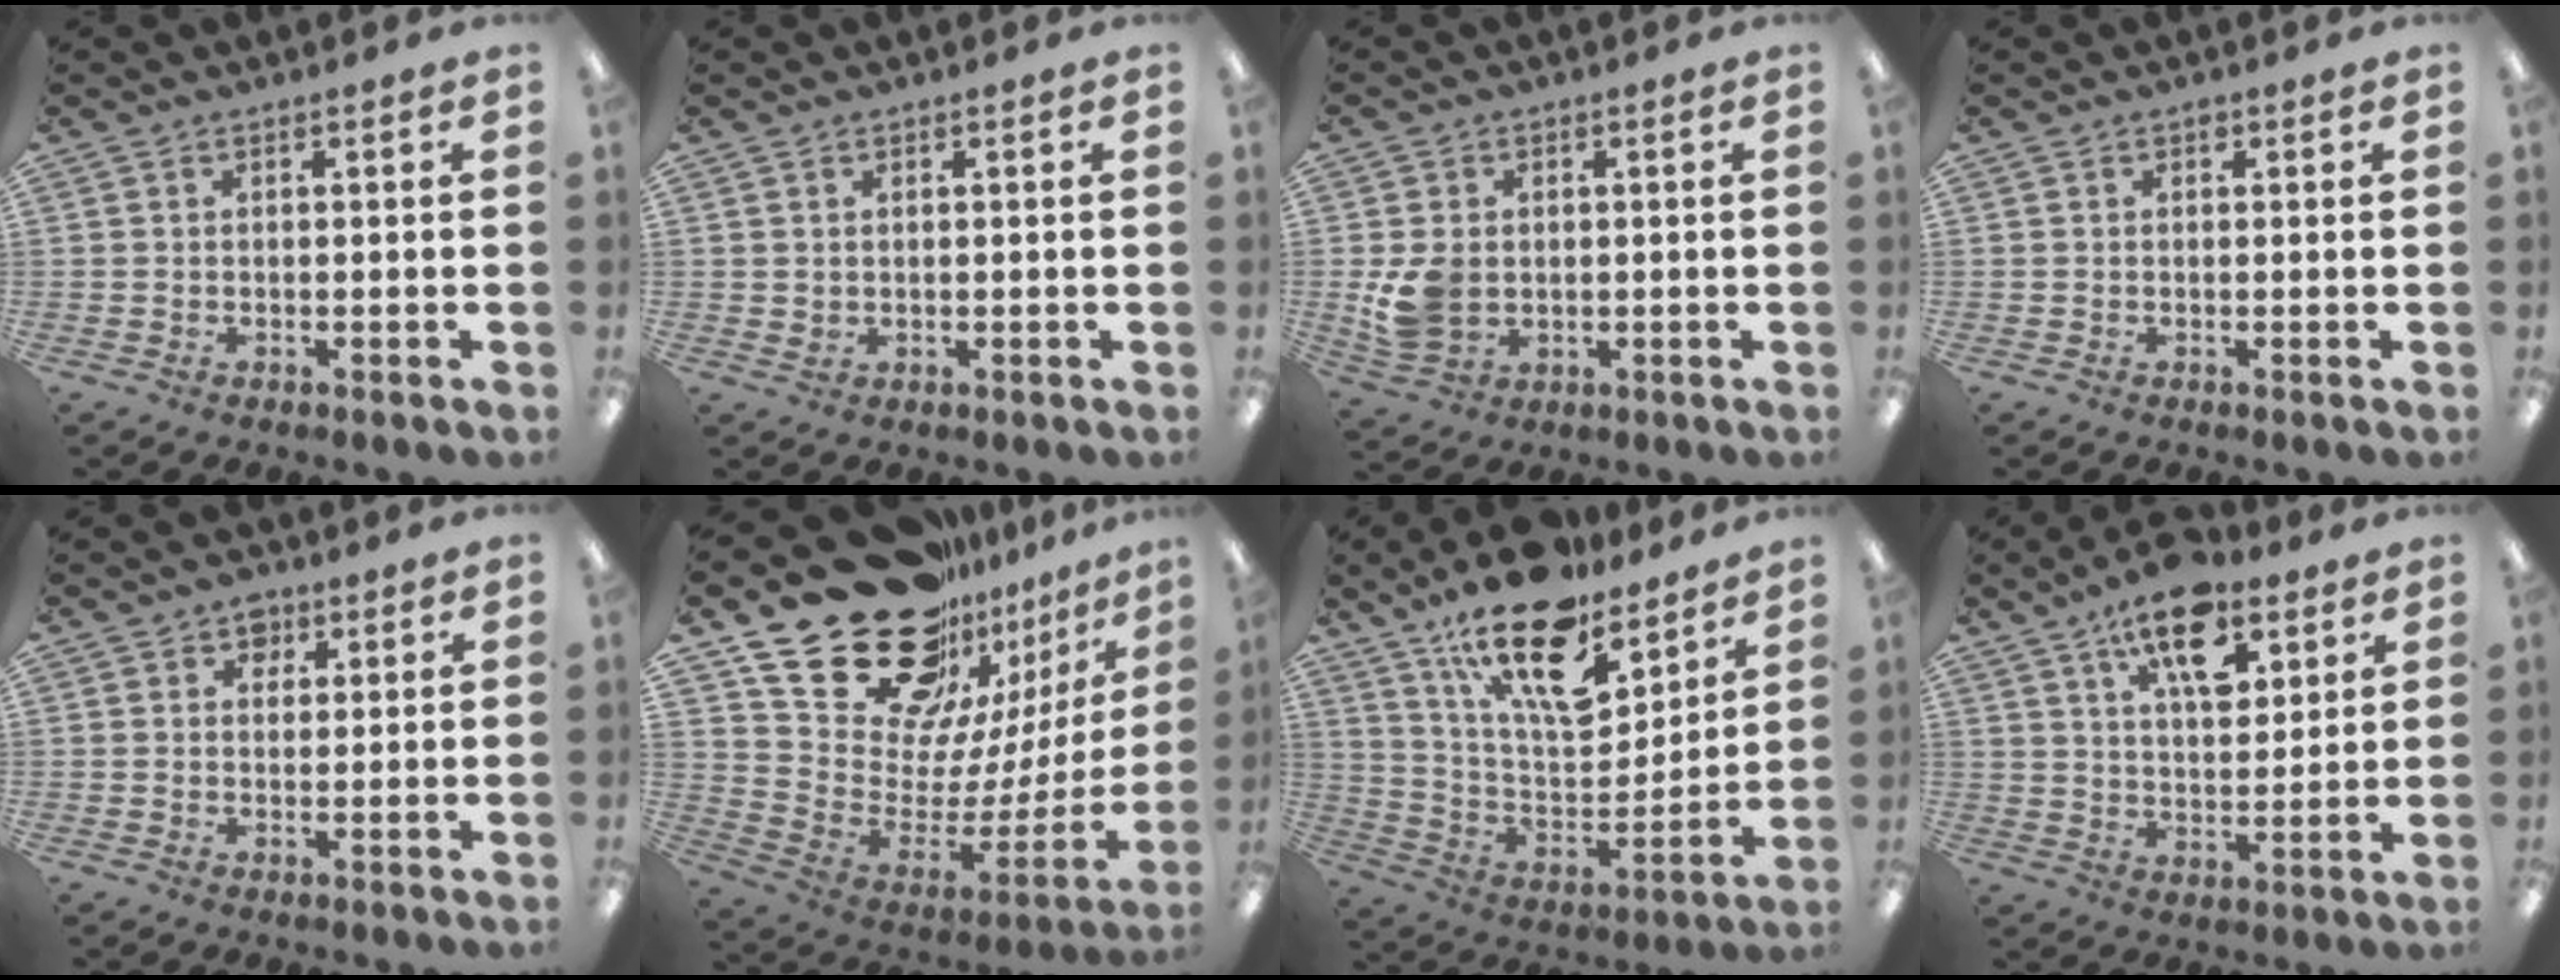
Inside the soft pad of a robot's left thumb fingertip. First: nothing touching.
{"total": 1.0, "force": [0.7, 0.7, 0.2], "torque": [0.004, -0.001, 0.011]}
{"total": 7.3, "force": [-0.1, 6.0, 4.2], "torque": [-0.096, 0.005, 0.001]}
{"total": 0.6, "force": [0.4, 0.4, 0.3], "torque": [-0.006, 0.003, 0.006]}
{"total": 3.3, "force": [2.0, 2.4, 1.0], "torque": [-0.001, -0.004, 0.031]}
{"total": 29.2, "force": [20.0, 15.9, 14.0], "torque": [-0.209, -0.136, 0.390]}
{"total": 20.6, "force": [13.9, 8.8, 12.4], "torque": [-0.204, -0.087, 0.243]}
{"total": 14.3, "force": [8.9, 7.0, 8.9], "torque": [-0.134, -0.033, 0.152]}